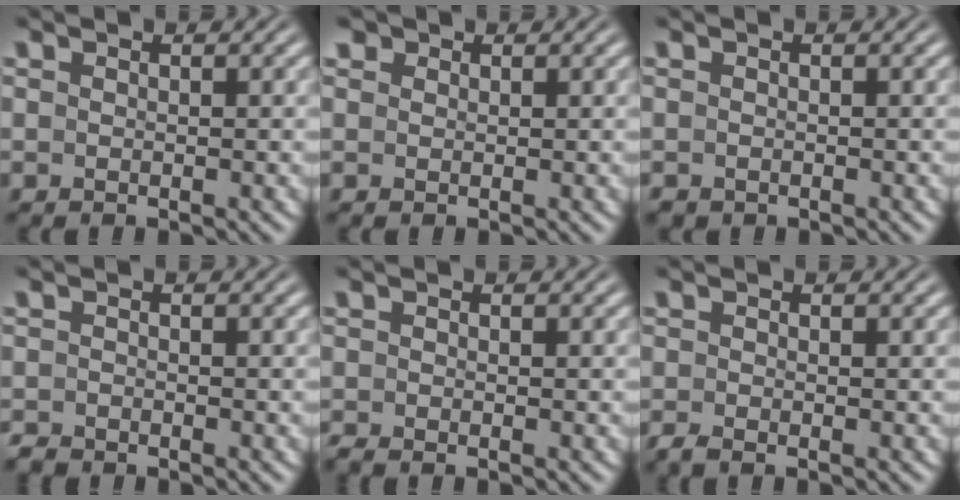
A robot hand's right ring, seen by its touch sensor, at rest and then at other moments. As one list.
[{"total": 1.0, "force": [0.7, 0.6, 0.3], "torque": [-0.015, -0.007, 0.021]}, {"total": 1.2, "force": [-1.0, 0.6, 0.2], "torque": [-0.011, -0.014, -0.010]}, {"total": 1.4, "force": [-1.4, 0.3, 0.0], "torque": [-0.002, -0.010, -0.023]}, {"total": 1.1, "force": [-1.0, 0.3, 0.2], "torque": [-0.005, -0.006, -0.017]}, {"total": 1.2, "force": [-1.1, 0.2, 0.5], "torque": [-0.007, -0.004, -0.019]}]